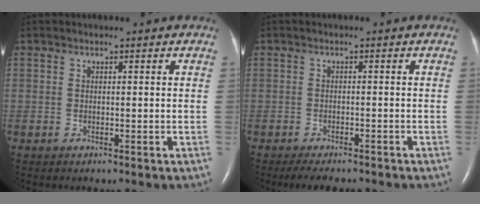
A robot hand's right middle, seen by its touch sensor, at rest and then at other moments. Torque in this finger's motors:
{"motor_torque": [0.67, -0.61, 0.01, 0.01]}